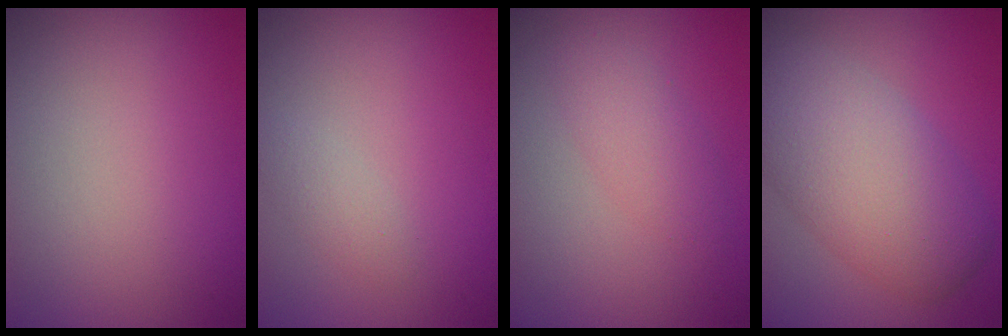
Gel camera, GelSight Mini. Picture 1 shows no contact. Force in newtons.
{"total": 1.1, "press": 1.1, "slide": 0.1}
{"total": 2.2, "press": 2.2, "slide": 0.1}
{"total": 7.9, "press": 7.8, "slide": 0.5}